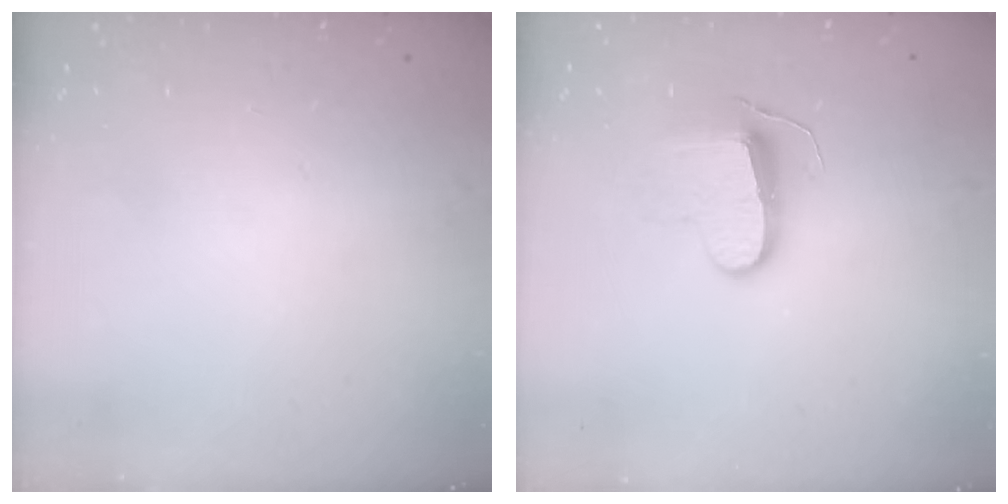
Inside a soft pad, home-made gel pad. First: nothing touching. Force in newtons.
{"total": 9.7, "press": 9.7, "slide": 0.2}